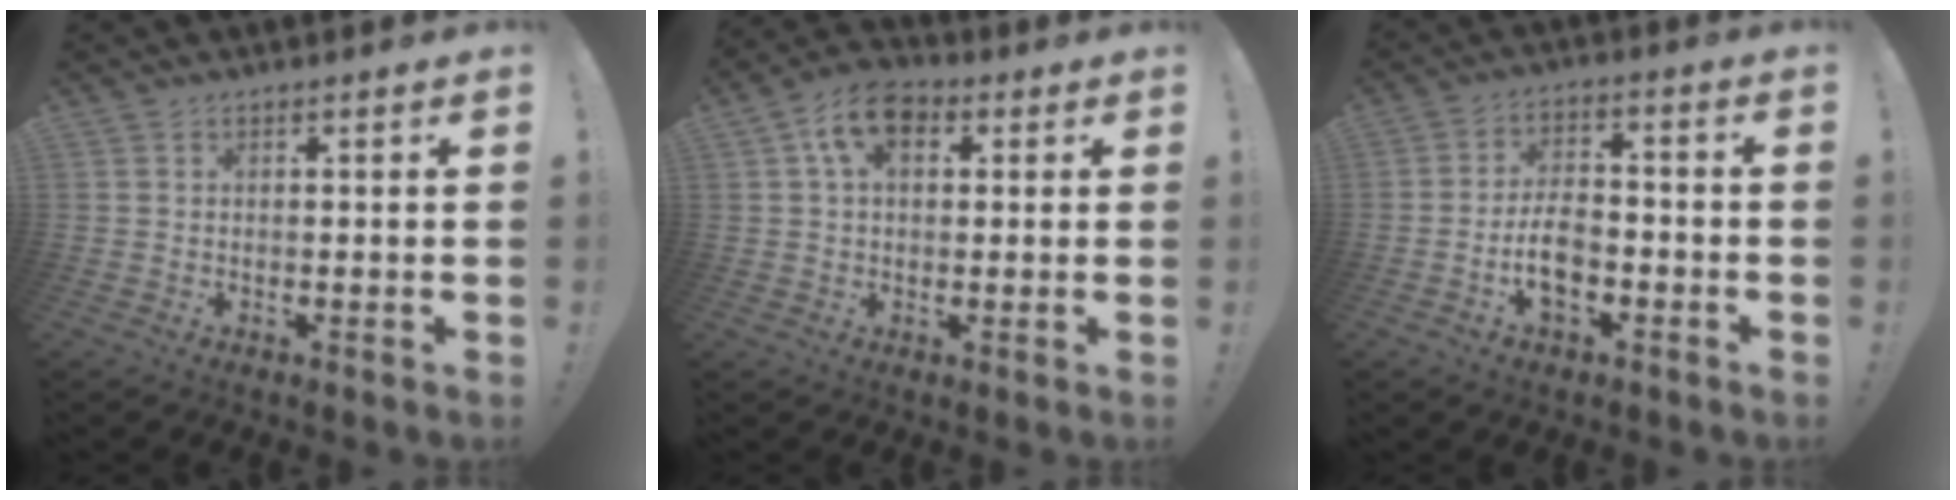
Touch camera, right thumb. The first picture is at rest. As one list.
[{"total": 9.1, "force": [3.2, 5.7, 6.2], "torque": [-0.101, 0.009, 0.061]}, {"total": 8.9, "force": [-3.2, 5.3, 6.3], "torque": [-0.109, 0.013, -0.056]}]